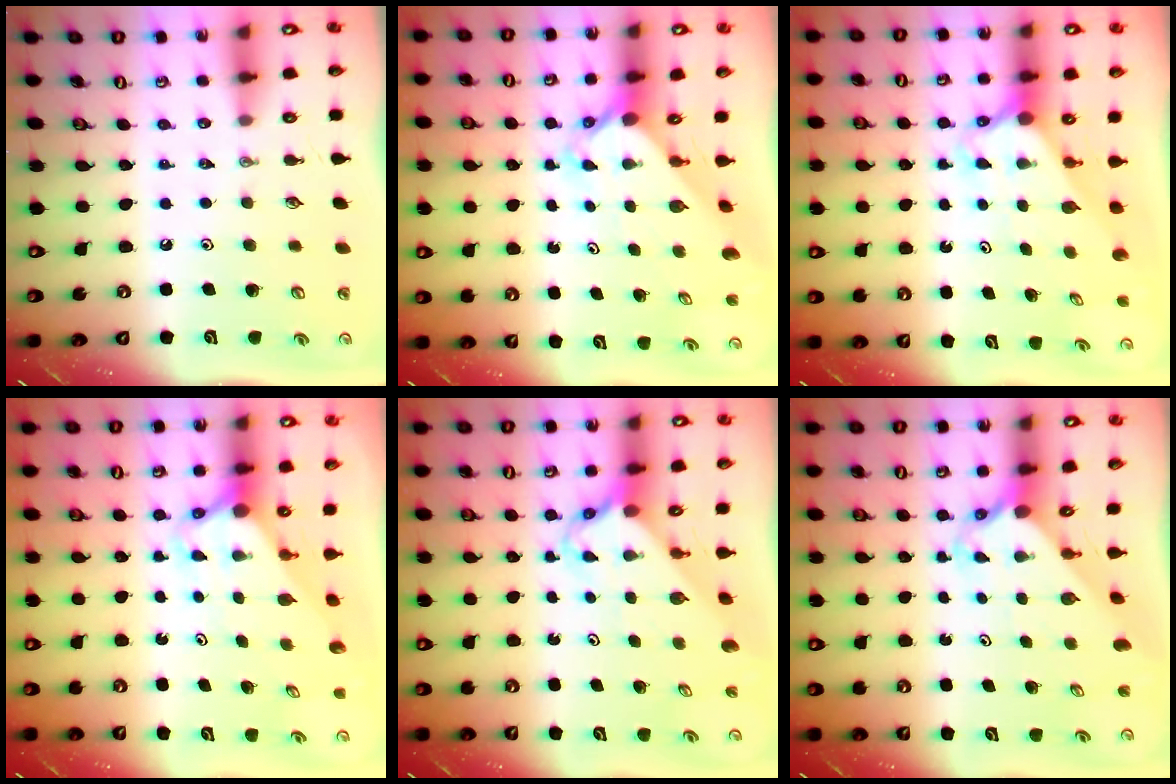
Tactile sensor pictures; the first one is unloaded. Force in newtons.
{"total": 2.3, "press": 2.3, "slide": 0.1}
{"total": 2.7, "press": 2.7, "slide": 0.1}
{"total": 2.8, "press": 2.8, "slide": 0.1}
{"total": 2.7, "press": 2.7, "slide": 0.2}
{"total": 2.5, "press": 2.5, "slide": 0.3}